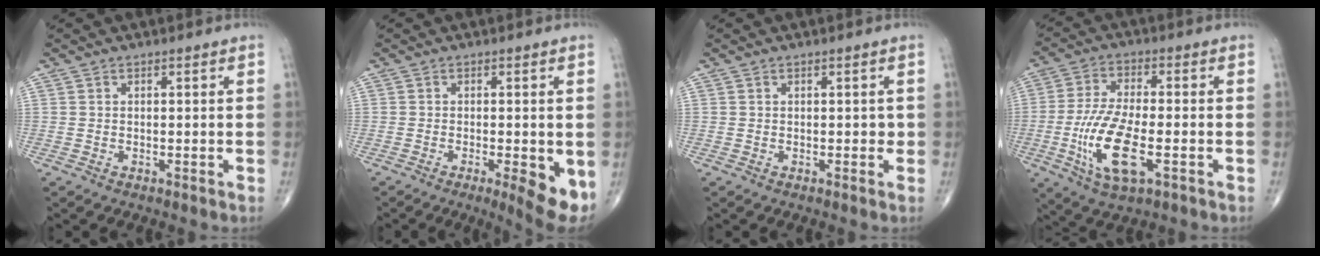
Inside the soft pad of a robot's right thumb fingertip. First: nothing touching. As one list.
[{"total": 7.2, "force": [-2.1, 1.9, 6.6], "torque": [-0.087, -0.016, -0.030]}, {"total": 0.7, "force": [0.0, 0.6, 0.5], "torque": [0.004, 0.003, -0.004]}, {"total": 13.5, "force": [-3.7, 5.1, 11.9], "torque": [-0.245, 0.004, -0.066]}]